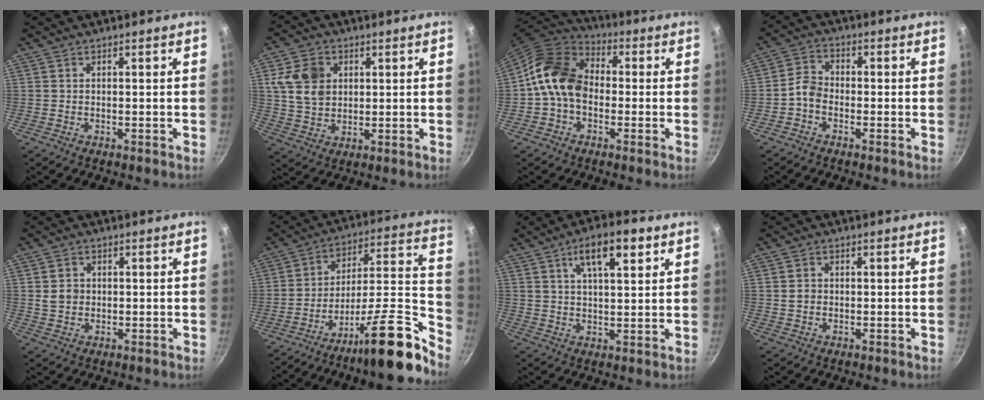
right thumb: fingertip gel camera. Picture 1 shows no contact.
{"total": 9.4, "force": [2.4, 7.4, 5.2], "torque": [-0.074, -0.006, 0.045]}
{"total": 12.9, "force": [-0.8, 9.8, 8.4], "torque": [-0.119, 0.030, -0.038]}
{"total": 3.6, "force": [-1.8, 2.4, 2.0], "torque": [-0.038, 0.030, -0.047]}
{"total": 3.7, "force": [0.5, 3.2, 1.8], "torque": [-0.022, 0.002, 0.009]}
{"total": 21.8, "force": [-14.2, 3.4, 16.2], "torque": [-0.201, 0.104, -0.243]}
{"total": 9.9, "force": [4.7, 3.7, 7.9], "torque": [-0.114, -0.007, 0.075]}
{"total": 2.0, "force": [0.2, 1.8, 0.9], "torque": [-0.012, 0.003, 0.003]}